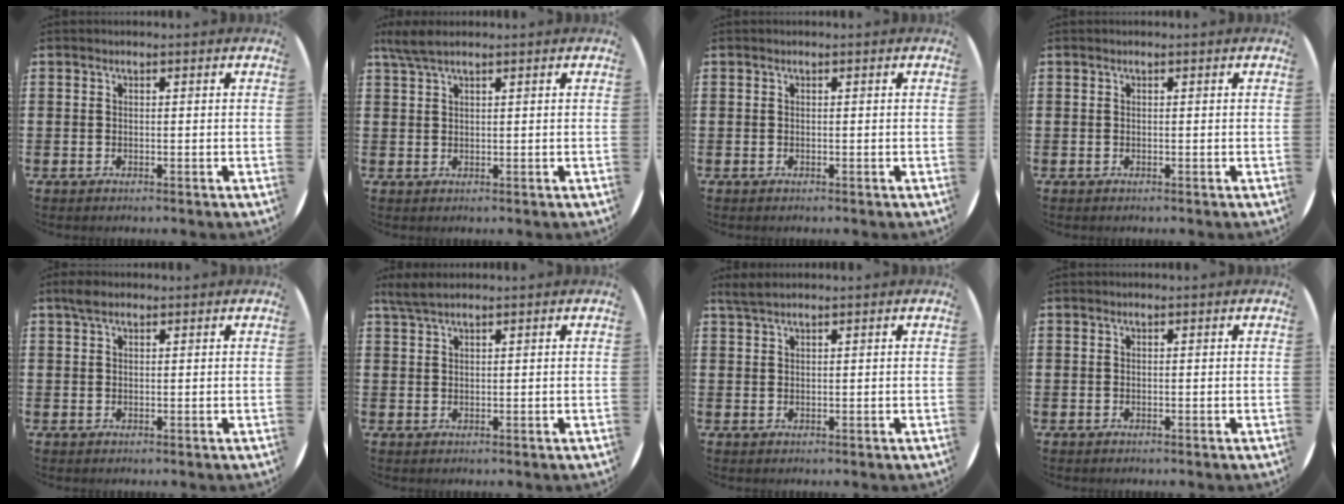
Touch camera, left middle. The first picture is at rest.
{"total": 2.6, "force": [2.0, 0.4, 1.7], "torque": [-0.036, 0.004, 0.036]}
{"total": 0.0}
{"total": 0.0}
{"total": 1.7, "force": [1.2, 0.7, 0.9], "torque": [-0.020, 0.006, 0.021]}
{"total": 2.2, "force": [1.8, 0.3, 1.2], "torque": [-0.026, 0.003, 0.033]}
{"total": 1.5, "force": [1.4, 0.0, 0.6], "torque": [-0.014, 0.002, 0.026]}
{"total": 0.0}